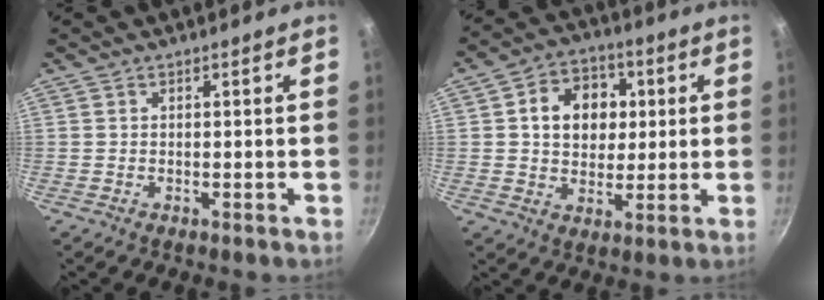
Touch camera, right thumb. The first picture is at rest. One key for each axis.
{"total": 11.8, "fx": 2.3, "fy": 9.4, "fz": 6.7, "tx": -0.070, "ty": 0.006, "tz": 0.029}